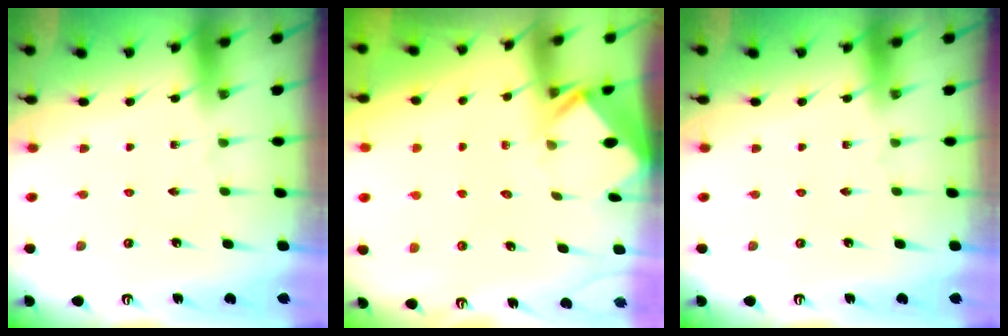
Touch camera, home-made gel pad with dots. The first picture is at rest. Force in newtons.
{"total": 2.7, "press": 2.7, "slide": 0.1}
{"total": 0.0}